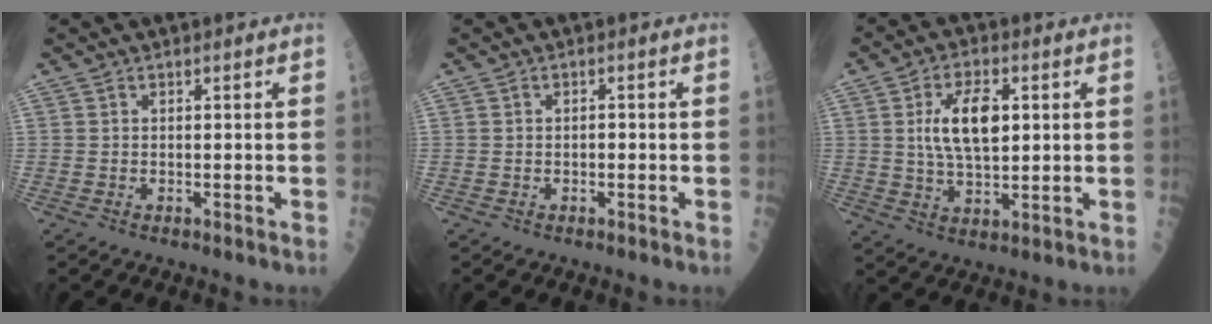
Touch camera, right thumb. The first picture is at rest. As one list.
[{"total": 0.9, "force": [-0.1, 0.5, 0.8], "torque": [-0.009, 0.001, -0.003]}, {"total": 10.3, "force": [2.0, 4.9, 8.9], "torque": [-0.151, -0.001, 0.038]}]